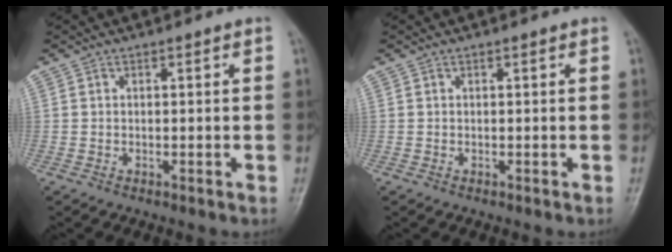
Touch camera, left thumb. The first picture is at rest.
{"total": 0.0}